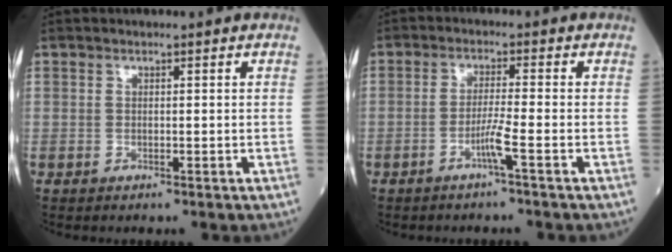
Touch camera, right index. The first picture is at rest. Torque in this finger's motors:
{"motor_torque": [0.07, 0.04, 0.02, 0.03]}